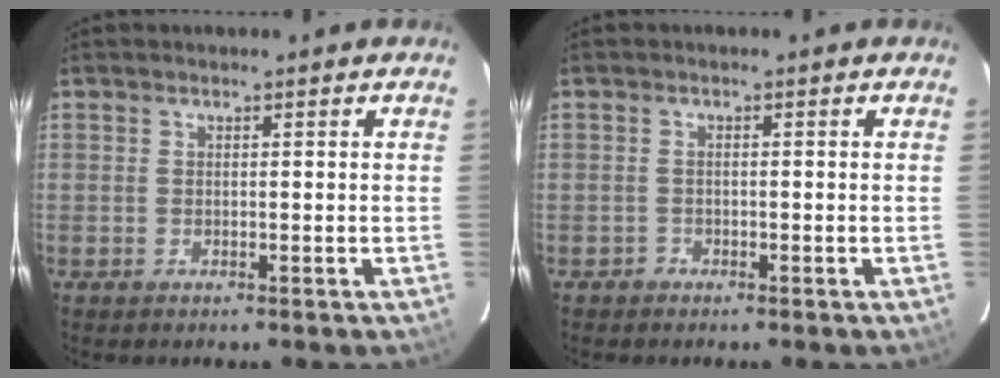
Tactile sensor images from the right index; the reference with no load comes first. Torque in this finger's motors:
{"motor_torque": [0.07, -0.02, -0.05, -0.05]}